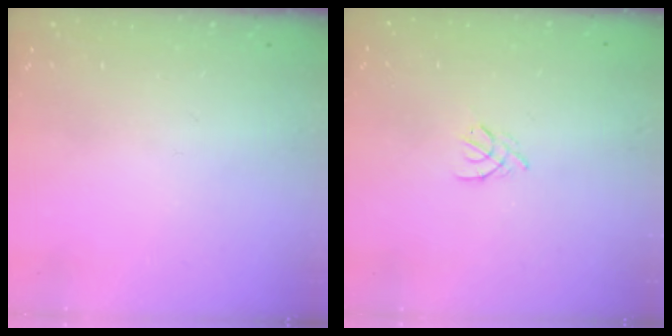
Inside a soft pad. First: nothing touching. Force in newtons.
{"total": 2.0, "press": 1.9, "slide": 0.5}